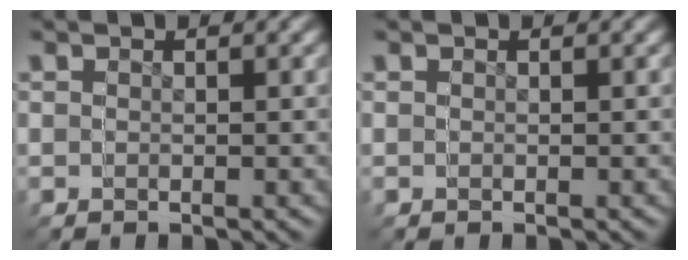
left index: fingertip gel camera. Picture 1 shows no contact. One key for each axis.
{"total": 0.0}